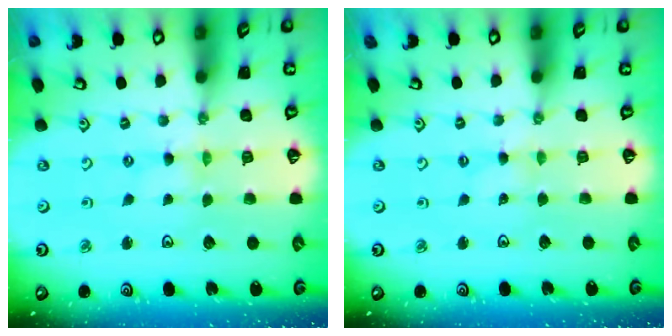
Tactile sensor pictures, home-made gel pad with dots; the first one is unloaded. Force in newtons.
{"total": 1.0, "press": 0.9, "slide": 0.2}